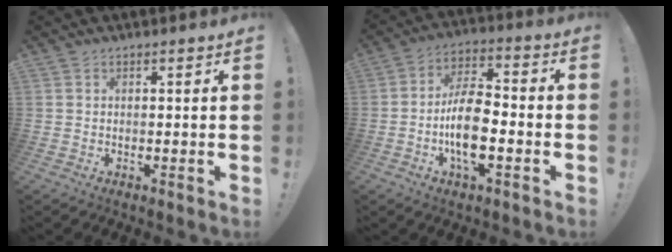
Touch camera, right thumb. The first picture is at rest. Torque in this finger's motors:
{"motor_torque": [1.19, 1.63, 0.19, -0.07, 0.36]}